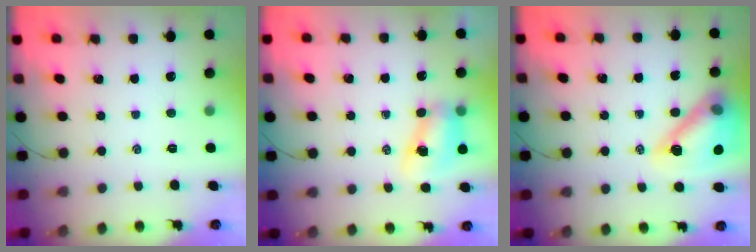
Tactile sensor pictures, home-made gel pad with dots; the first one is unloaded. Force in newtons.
{"total": 8.4, "press": 8.3, "slide": 1.1}
{"total": 17.4, "press": 17.2, "slide": 2.4}